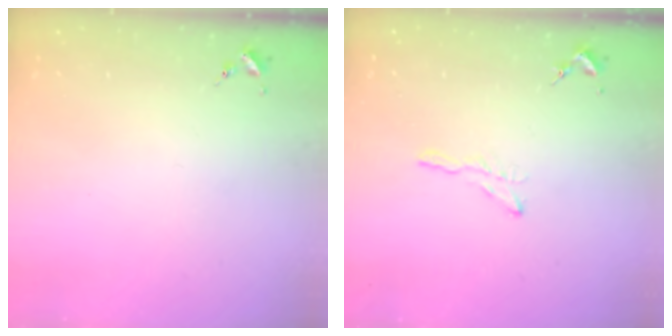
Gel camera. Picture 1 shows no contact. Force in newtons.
{"total": 4.2, "press": 4.2, "slide": 0.5}